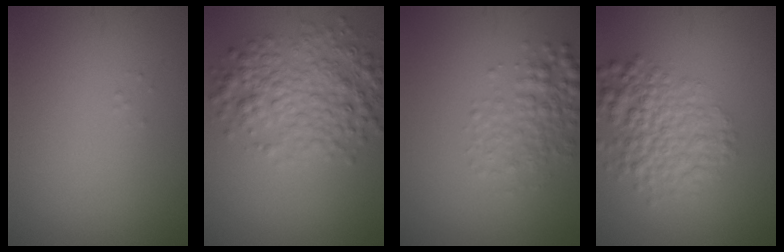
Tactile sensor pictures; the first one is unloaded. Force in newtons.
{"total": 5.6, "press": 5.6, "slide": 0.1}
{"total": 3.3, "press": 3.3, "slide": 0.1}
{"total": 5.2, "press": 5.2, "slide": 0.2}